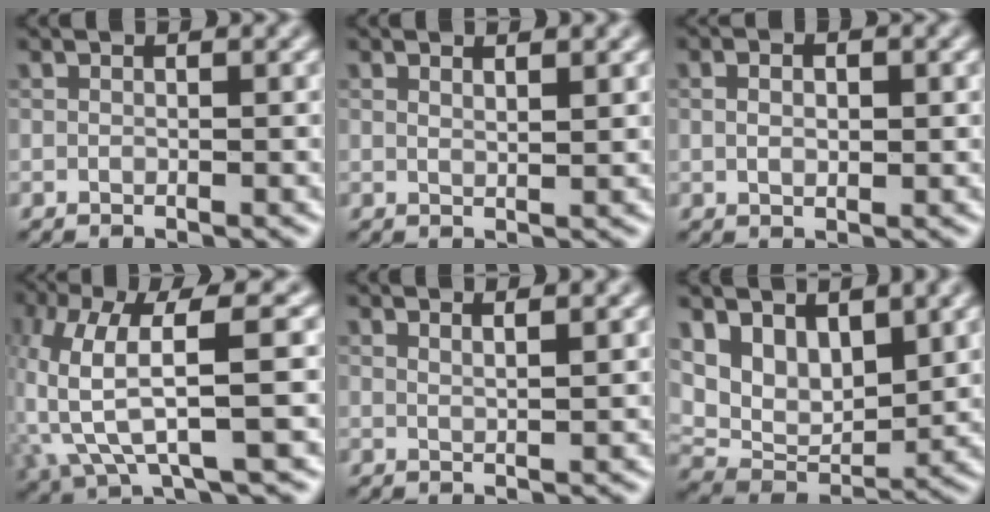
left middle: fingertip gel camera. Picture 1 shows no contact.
{"total": 1.5, "force": [1.0, 0.4, 1.1], "torque": [-0.007, 0.002, 0.012]}
{"total": 1.9, "force": [0.3, 1.1, 1.5], "torque": [-0.026, 0.000, 0.006]}
{"total": 8.0, "force": [-0.1, 1.9, 7.7], "torque": [-0.164, 0.002, -0.003]}
{"total": 2.3, "force": [1.4, 0.8, 1.5], "torque": [-0.004, 0.008, 0.000]}
{"total": 6.6, "force": [3.5, 3.9, 4.0], "torque": [-0.077, -0.015, 0.064]}